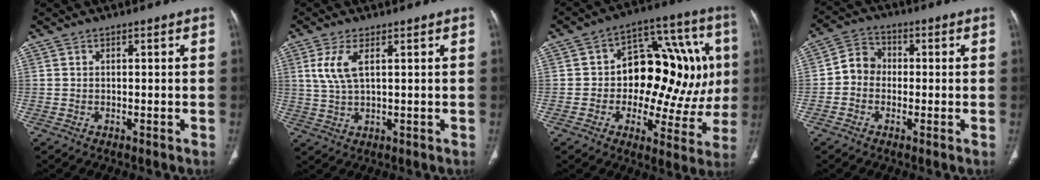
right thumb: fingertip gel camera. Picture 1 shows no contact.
{"total": 5.8, "force": [2.0, 2.0, 5.1], "torque": [-0.127, -0.005, 0.050]}
{"total": 22.4, "force": [1.8, 13.0, 18.1], "torque": [-0.186, 0.027, 0.030]}
{"total": 5.6, "force": [-0.8, 5.0, 2.5], "torque": [-0.024, 0.020, -0.028]}